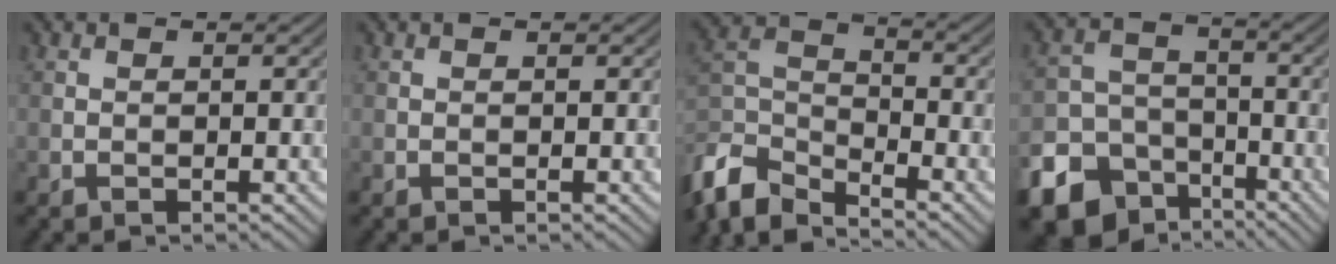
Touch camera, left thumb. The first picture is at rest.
{"total": 0.0}
{"total": 8.0, "force": [-6.6, 2.7, 3.6], "torque": [-0.082, -0.007, -0.151]}
{"total": 13.1, "force": [-8.0, 9.6, 4.1], "torque": [-0.112, -0.054, -0.134]}